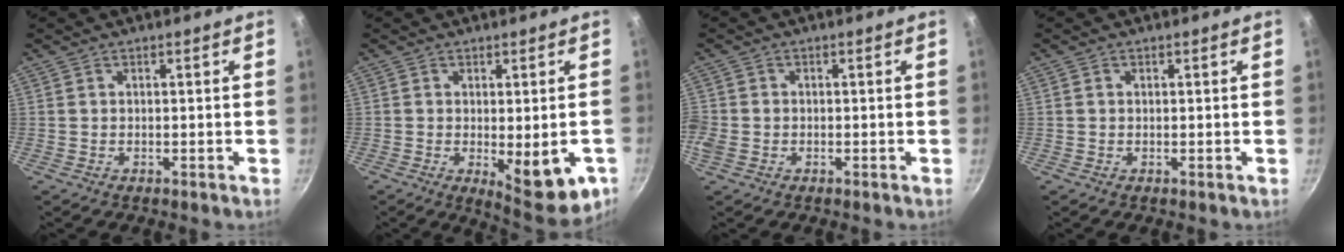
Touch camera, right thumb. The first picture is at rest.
{"total": 11.6, "force": [-3.2, 4.3, 10.3], "torque": [-0.120, -0.012, -0.028]}
{"total": 4.9, "force": [-1.0, 4.0, 2.7], "torque": [-0.068, 0.003, -0.026]}
{"total": 0.5, "force": [0.1, 0.4, 0.2], "torque": [-0.004, 0.004, 0.001]}